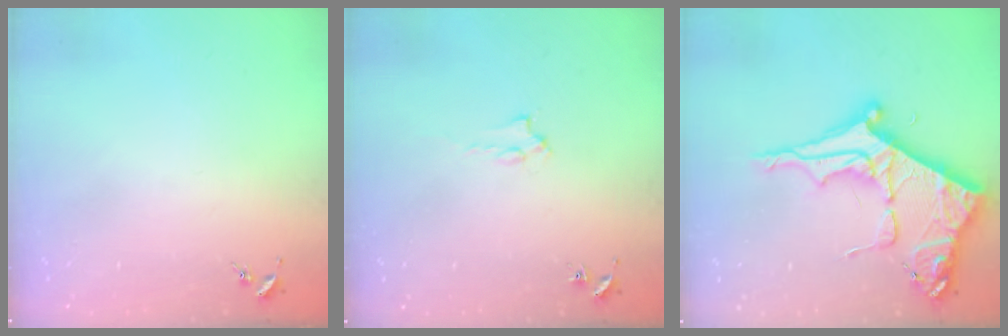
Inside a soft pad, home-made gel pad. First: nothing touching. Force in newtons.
{"total": 1.4, "press": 1.4, "slide": 0.2}
{"total": 10.1, "press": 10.1, "slide": 1.1}